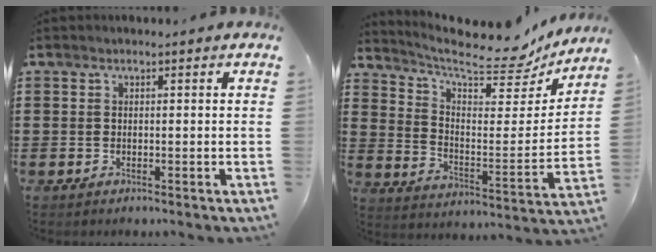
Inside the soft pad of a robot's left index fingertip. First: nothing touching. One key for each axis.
{"total": 10.0, "fx": 8.7, "fy": 1.8, "fz": 4.6, "tx": -0.103, "ty": -0.065, "tz": 0.142}